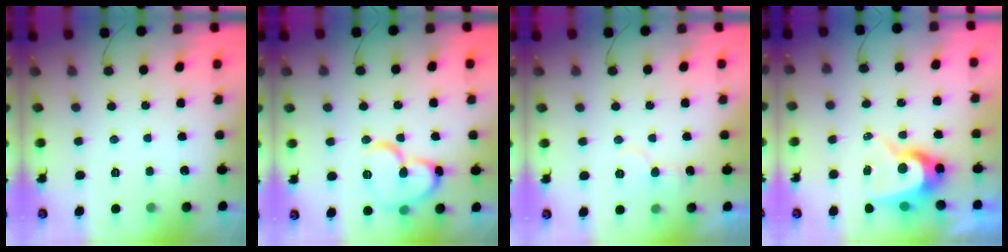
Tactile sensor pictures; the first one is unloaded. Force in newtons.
{"total": 13.7, "press": 13.6, "slide": 1.9}
{"total": 7.0, "press": 7.0, "slide": 0.5}
{"total": 9.9, "press": 9.9, "slide": 0.7}